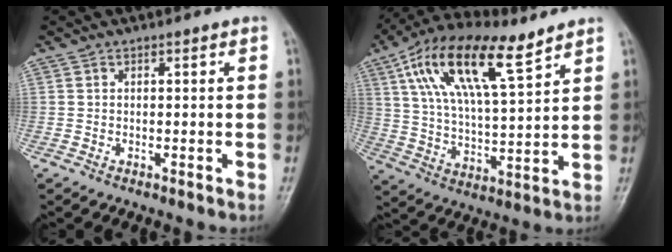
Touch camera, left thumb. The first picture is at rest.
{"total": 18.3, "force": [9.7, 6.7, 14.0], "torque": [-0.239, -0.017, 0.174]}